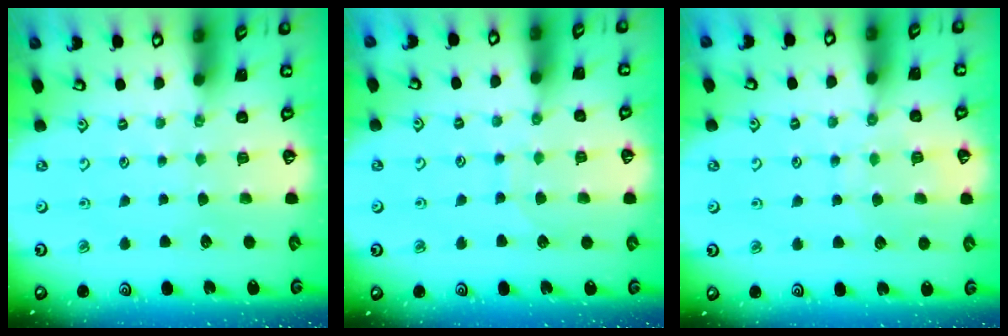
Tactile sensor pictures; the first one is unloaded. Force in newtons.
{"total": 5.7, "press": 5.7, "slide": 0.6}
{"total": 6.7, "press": 6.6, "slide": 0.6}